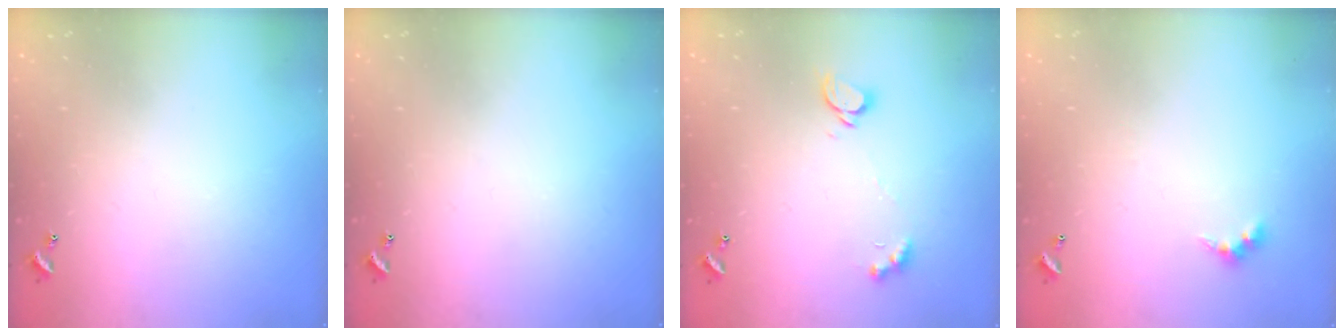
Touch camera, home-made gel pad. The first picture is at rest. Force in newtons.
{"total": 0.0}
{"total": 2.1, "press": 2.1, "slide": 0.3}
{"total": 2.4, "press": 2.4, "slide": 0.5}